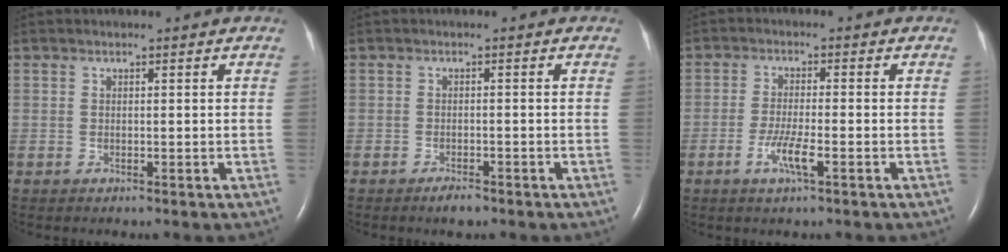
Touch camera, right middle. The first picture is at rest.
{"total": 1.9, "force": [-1.5, 0.5, 1.1], "torque": [-0.026, -0.002, -0.023]}
{"total": 4.3, "force": [-1.9, 0.3, 3.8], "torque": [-0.080, -0.006, -0.036]}